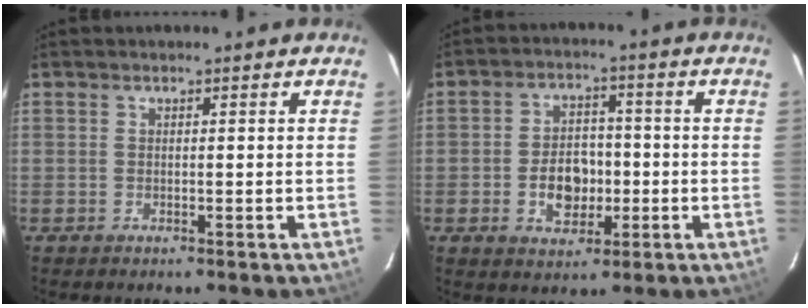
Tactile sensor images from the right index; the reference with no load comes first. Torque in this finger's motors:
{"motor_torque": [1.20, 0.35, 0.62, 0.06]}